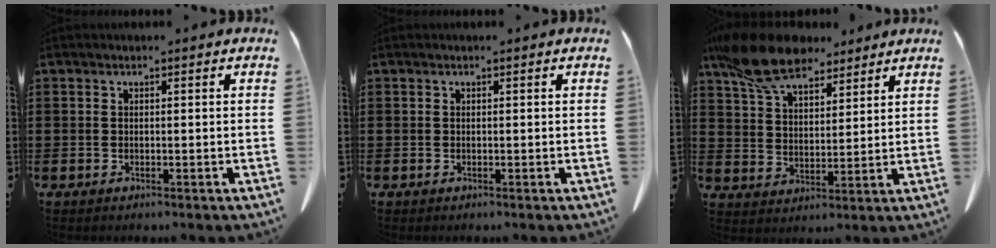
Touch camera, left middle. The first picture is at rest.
{"total": 0.0}
{"total": 12.1, "force": [9.7, 4.3, 5.9], "torque": [-0.145, -0.019, 0.186]}